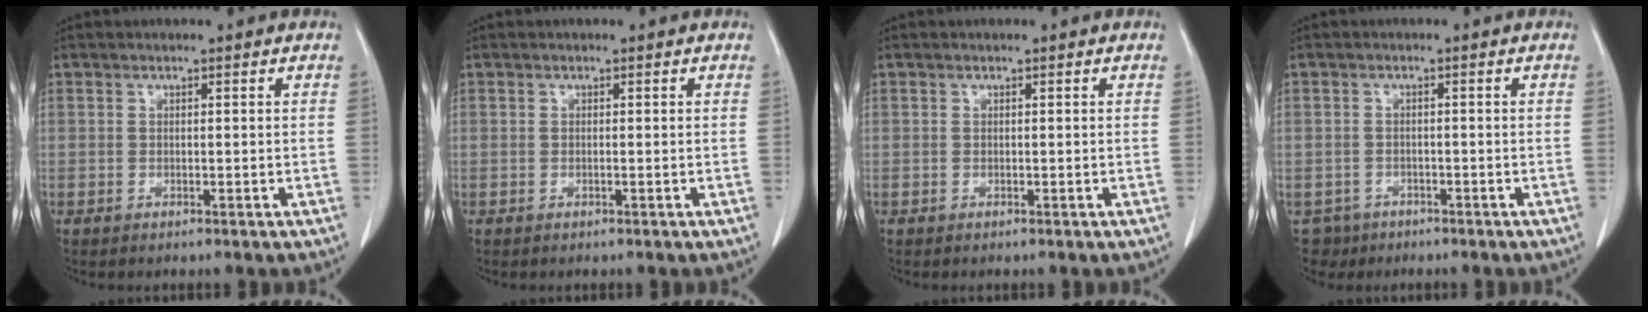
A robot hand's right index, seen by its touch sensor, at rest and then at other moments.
{"total": 0.0}
{"total": 0.0}
{"total": 3.9, "force": [-2.4, 3.0, -0.4], "torque": [0.007, 0.007, -0.040]}